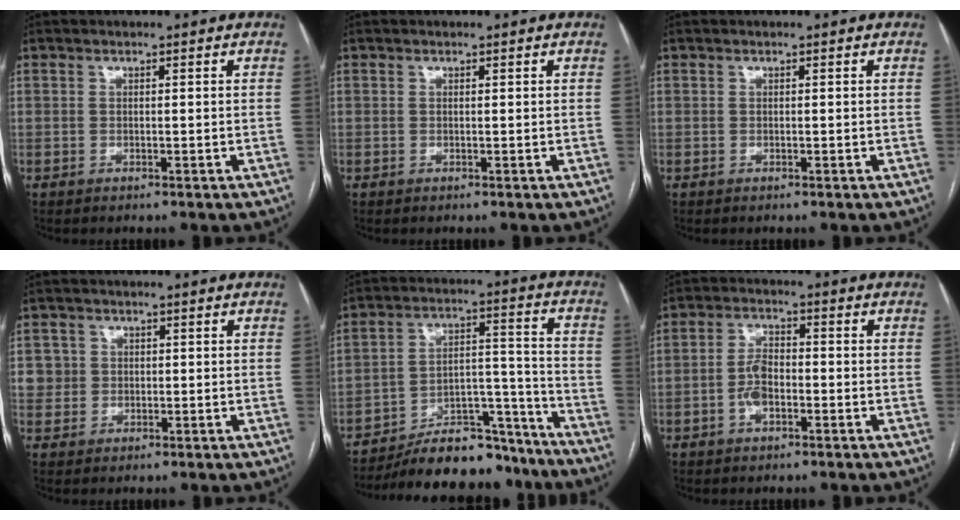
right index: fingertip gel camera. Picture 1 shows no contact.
{"total": 0.0}
{"total": 0.0}
{"total": 3.1, "force": [0.6, 3.0, -0.1], "torque": [0.021, 0.006, 0.008]}
{"total": 17.0, "force": [-15.5, 4.8, 5.2], "torque": [-0.074, 0.042, -0.239]}
{"total": 4.4, "force": [-1.4, 2.2, 3.6], "torque": [-0.075, 0.010, -0.028]}